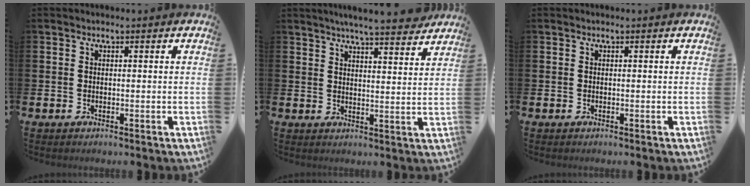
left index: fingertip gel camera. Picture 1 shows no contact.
{"total": 6.1, "force": [5.9, -0.3, 1.7], "torque": [-0.039, -0.032, 0.102]}
{"total": 0.0}